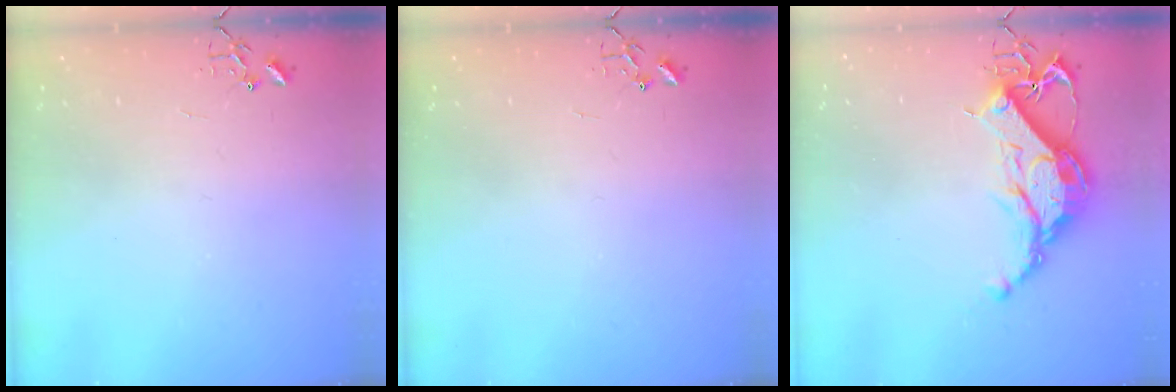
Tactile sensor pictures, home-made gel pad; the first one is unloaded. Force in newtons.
{"total": 0.0}
{"total": 13.8, "press": 13.8, "slide": 1.1}